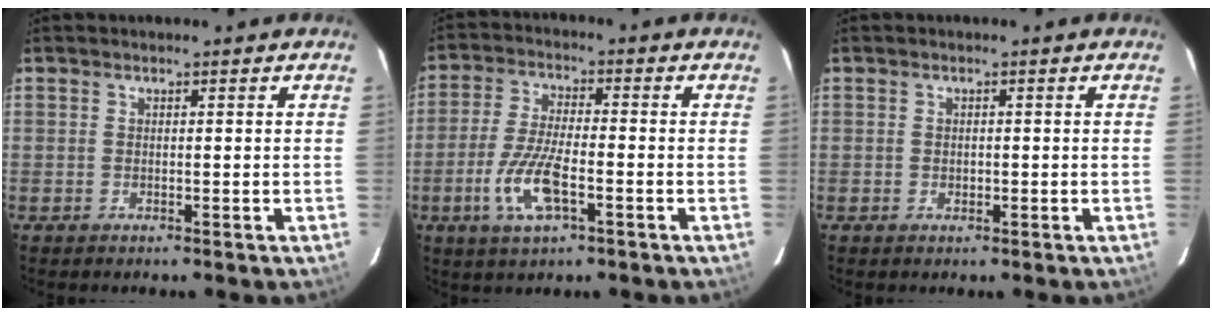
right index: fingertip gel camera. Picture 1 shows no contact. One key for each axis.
{"total": 9.7, "fx": -3.8, "fy": 2.9, "fz": 8.4, "tx": -0.180, "ty": -0.006, "tz": -0.073}
{"total": 0.8, "fx": -0.2, "fy": 0.7, "fz": 0.3, "tx": -0.005, "ty": 0.000, "tz": 0.000}